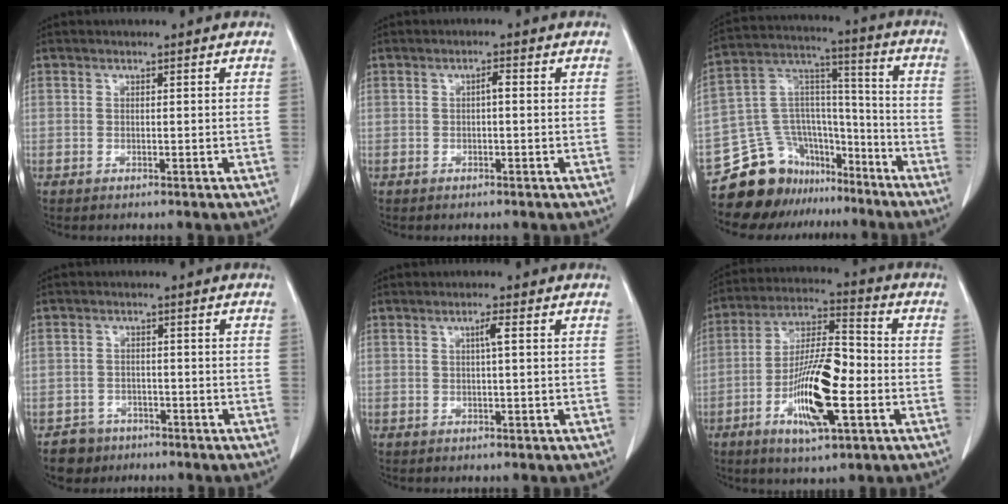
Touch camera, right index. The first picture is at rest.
{"total": 1.2, "force": [0.0, 0.2, 1.2], "torque": [-0.020, 0.003, -0.001]}
{"total": 15.5, "force": [-12.6, 8.4, 3.5], "torque": [-0.057, 0.083, -0.217]}
{"total": 3.9, "force": [-2.6, 2.9, -0.4], "torque": [0.011, 0.012, -0.043]}
{"total": 1.6, "force": [0.3, -0.2, 1.6], "torque": [-0.030, 0.003, 0.004]}
{"total": 14.5, "force": [-4.3, 3.1, 13.4], "torque": [-0.252, -0.001, -0.076]}